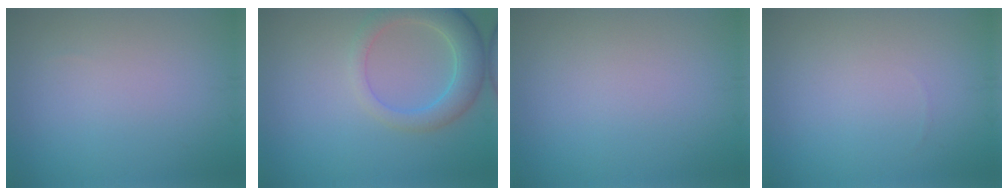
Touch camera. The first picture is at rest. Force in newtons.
{"total": 4.5, "press": 4.4, "slide": 0.5}
{"total": 0.0}
{"total": 0.0}